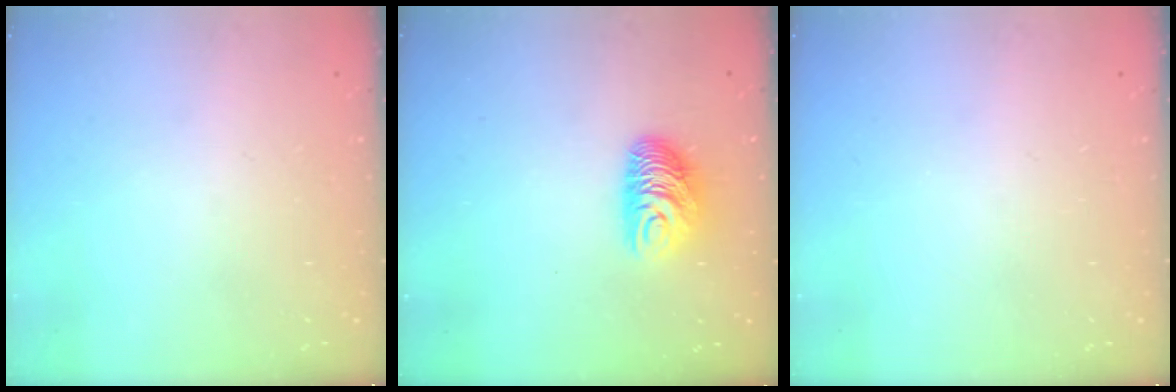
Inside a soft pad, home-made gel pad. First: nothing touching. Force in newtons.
{"total": 9.3, "press": 9.2, "slide": 0.7}
{"total": 0.0}